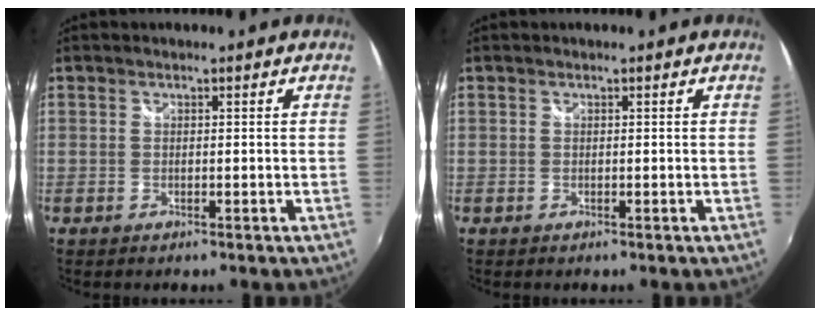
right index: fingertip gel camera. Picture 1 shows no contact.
{"total": 0.0}